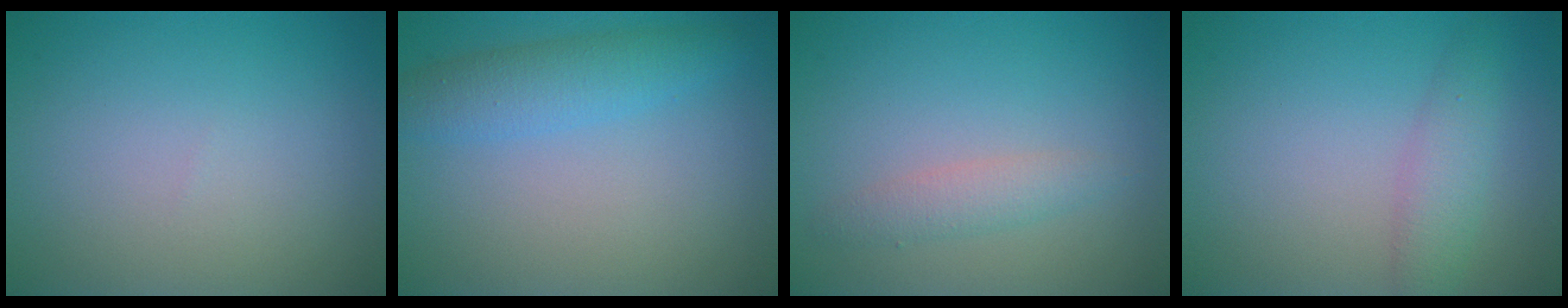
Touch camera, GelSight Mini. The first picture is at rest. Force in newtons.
{"total": 3.3, "press": 3.3, "slide": 0.1}
{"total": 1.9, "press": 1.9, "slide": 0.1}
{"total": 2.5, "press": 2.5, "slide": 0.0}